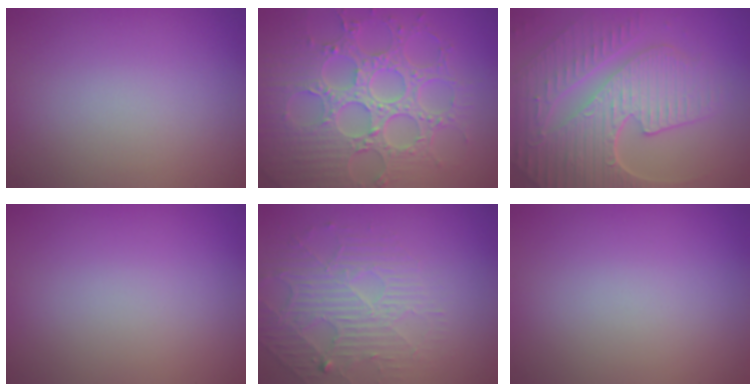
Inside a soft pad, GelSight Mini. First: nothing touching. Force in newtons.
{"total": 8.6, "press": 6.5, "slide": 5.7}
{"total": 9.3, "press": 6.3, "slide": 6.9}
{"total": 0.0}
{"total": 4.5, "press": 3.3, "slide": 3.1}
{"total": 0.0}